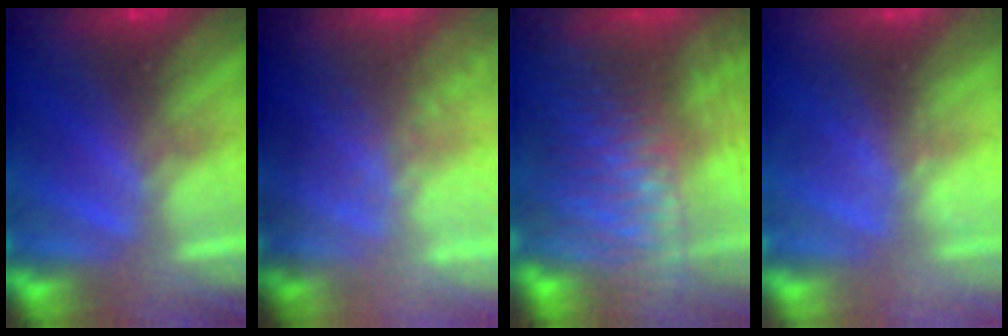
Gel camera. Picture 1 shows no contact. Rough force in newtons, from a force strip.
{"total": 7.5}
{"total": 13.7}
{"total": 2.3}